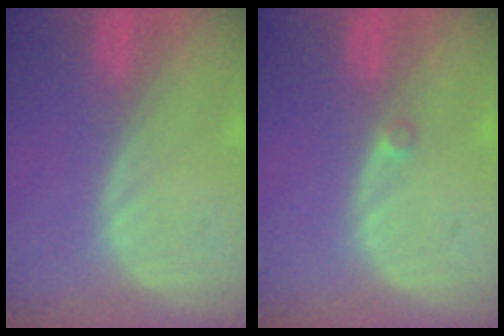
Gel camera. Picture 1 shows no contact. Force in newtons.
{"total": 1.0, "press": 0.8, "slide": 0.5}